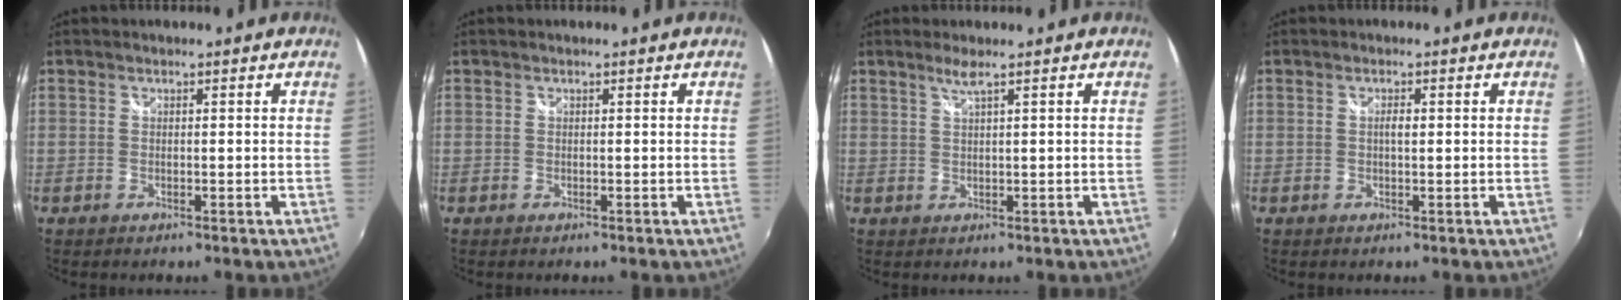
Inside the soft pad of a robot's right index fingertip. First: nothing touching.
{"total": 0.0}
{"total": 1.9, "force": [1.3, -0.4, 1.3], "torque": [-0.026, -0.002, 0.025]}
{"total": 1.2, "force": [0.1, 0.3, 1.1], "torque": [-0.020, 0.002, 0.001]}